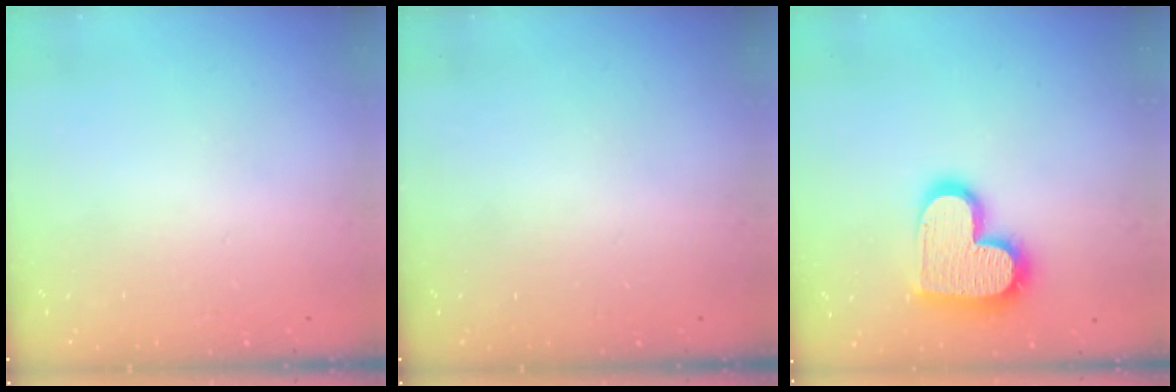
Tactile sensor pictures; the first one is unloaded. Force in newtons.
{"total": 0.0}
{"total": 18.4, "press": 18.4, "slide": 1.0}